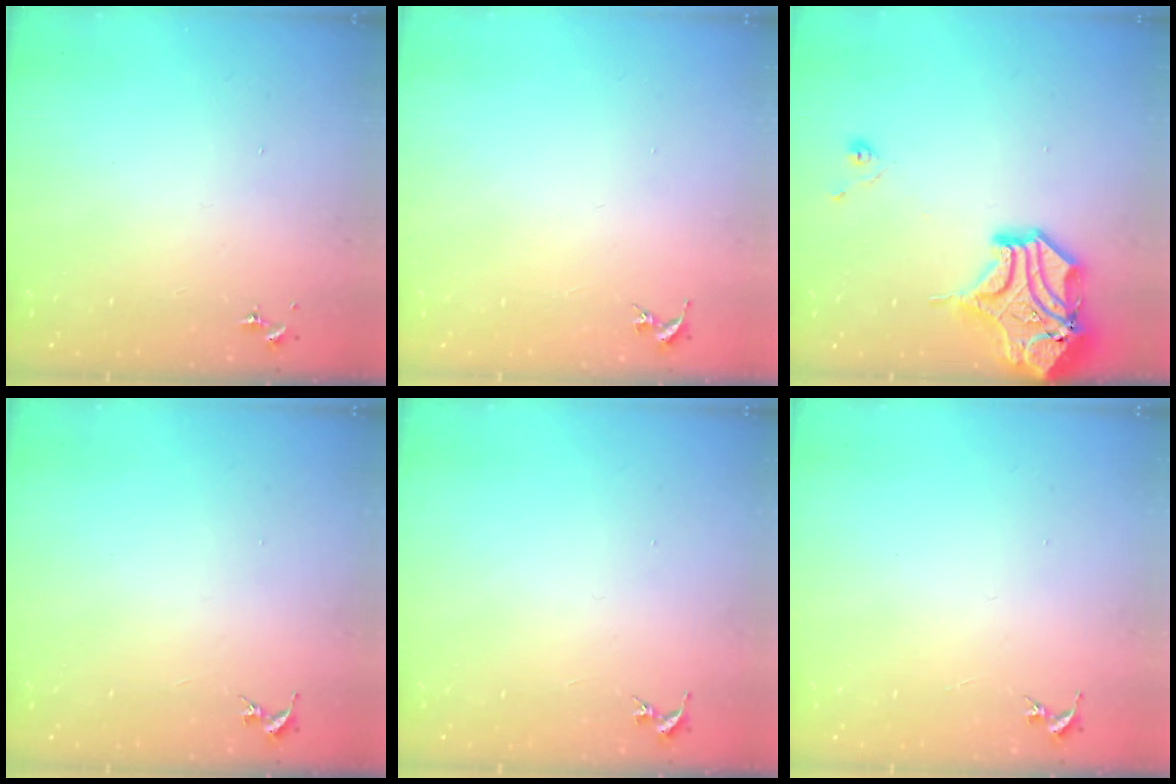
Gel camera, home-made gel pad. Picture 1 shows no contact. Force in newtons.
{"total": 0.0}
{"total": 16.5, "press": 16.3, "slide": 2.5}
{"total": 0.0}
{"total": 0.0}
{"total": 0.0}